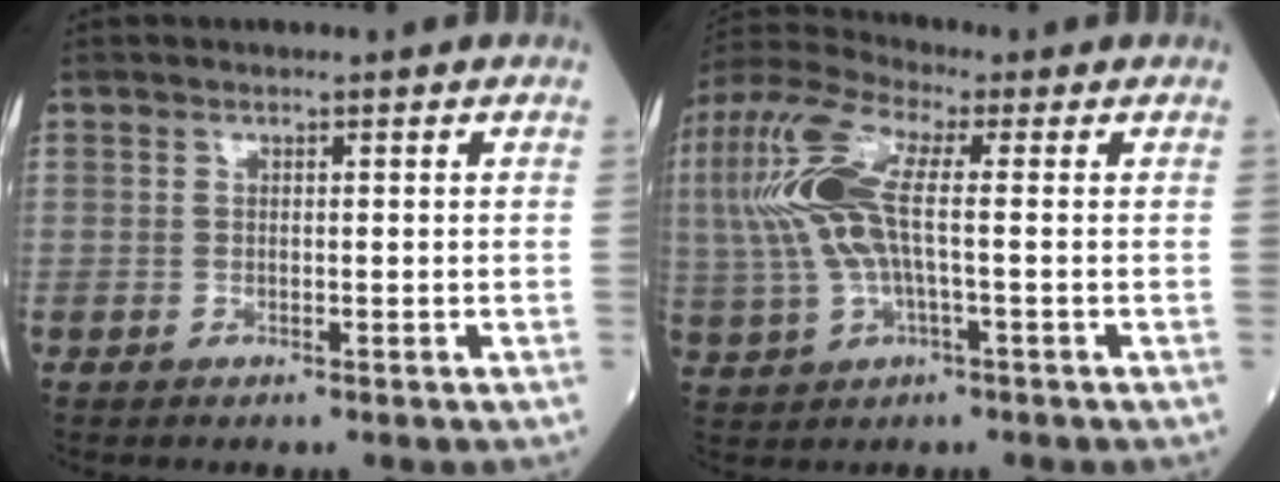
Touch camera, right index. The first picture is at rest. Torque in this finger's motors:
{"motor_torque": [1.41, 0.73, 0.68, 0.21]}